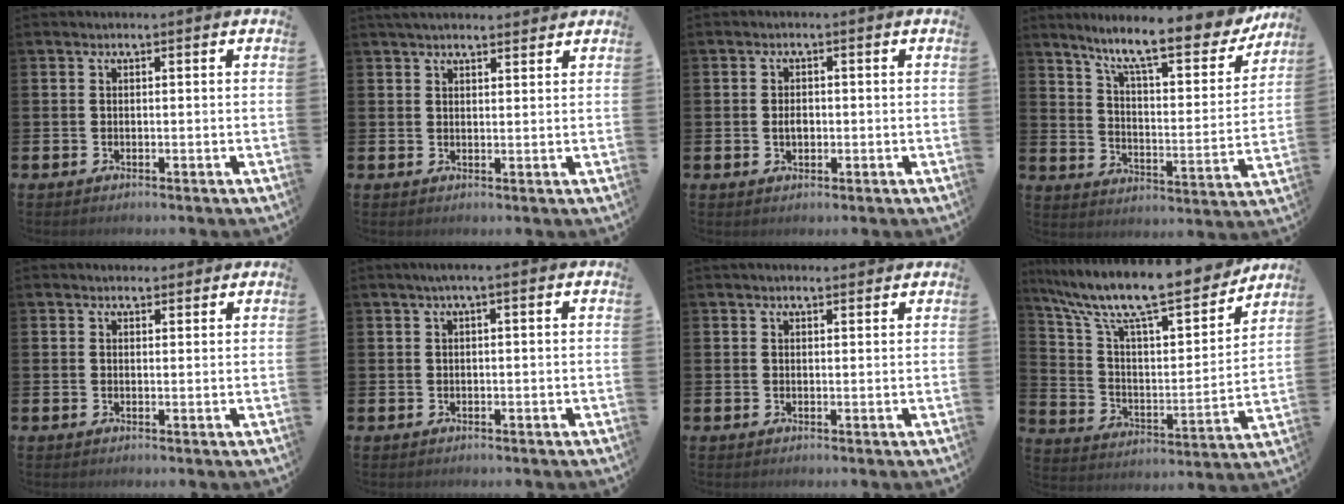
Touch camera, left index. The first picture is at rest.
{"total": 3.3, "force": [3.1, 0.7, 0.8], "torque": [-0.021, -0.006, 0.057]}
{"total": 2.0, "force": [-0.1, 1.3, 1.5], "torque": [-0.020, 0.003, -0.006]}
{"total": 10.8, "force": [8.9, 2.0, 5.6], "torque": [-0.123, -0.058, 0.146]}
{"total": 1.7, "force": [1.6, 0.7, 0.0], "torque": [0.007, -0.001, 0.028]}
{"total": 1.3, "force": [0.4, 0.0, 1.3], "torque": [-0.029, 0.005, 0.007]}
{"total": 1.4, "force": [1.3, 0.3, 0.3], "torque": [0.003, -0.004, 0.022]}
{"total": 13.1, "force": [11.4, 2.6, 5.9], "torque": [-0.150, -0.078, 0.193]}